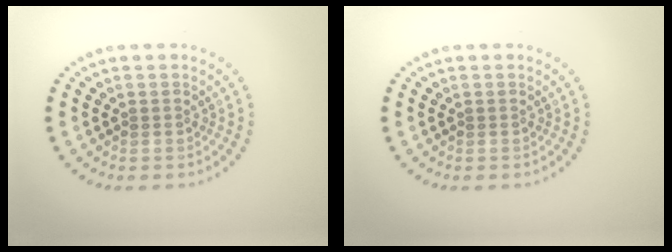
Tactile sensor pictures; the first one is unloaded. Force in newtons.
{"total": 0.0}